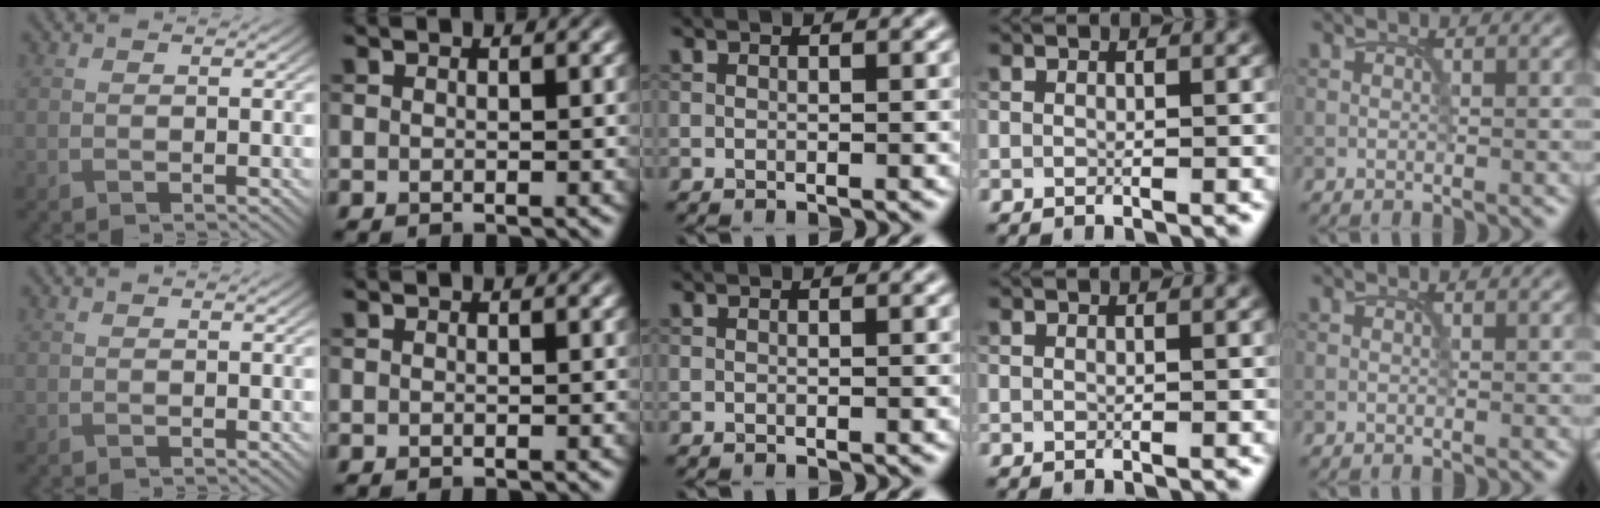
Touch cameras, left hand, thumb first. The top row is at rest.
{}